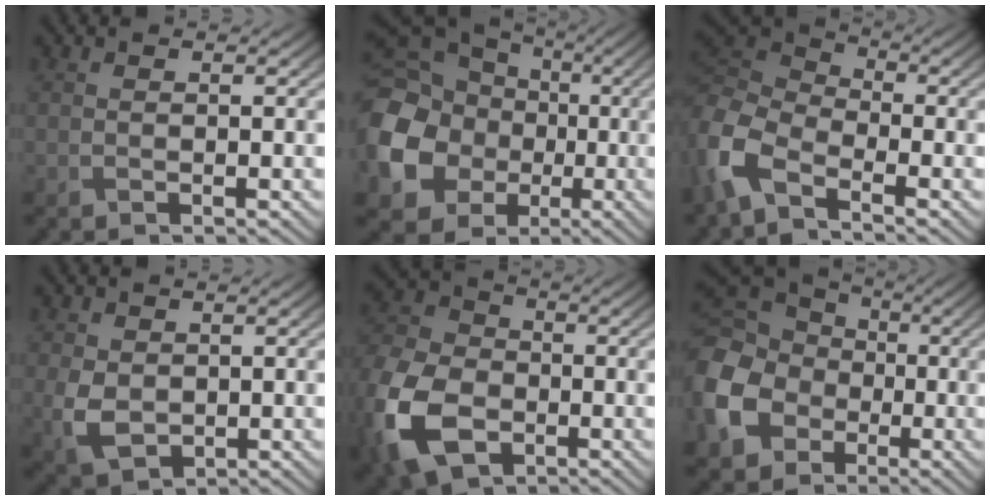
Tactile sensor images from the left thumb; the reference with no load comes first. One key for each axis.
{"total": 17.6, "fx": -2.5, "fy": 15.6, "fz": 7.8, "tx": -0.247, "ty": -0.048, "tz": -0.063}
{"total": 7.9, "fx": -3.7, "fy": 4.4, "fz": 5.4, "tx": -0.148, "ty": -0.016, "tz": -0.086}
{"total": 4.7, "fx": -0.1, "fy": 3.6, "fz": 3.1, "tx": -0.083, "ty": -0.009, "tz": 0.001}
{"total": 15.6, "fx": -5.8, "fy": 10.8, "fz": 9.7, "tx": -0.277, "ty": -0.057, "tz": -0.109}
{"total": 16.6, "fx": -3.8, "fy": 14.1, "fz": 7.9, "tx": -0.254, "ty": -0.037, "tz": -0.099}